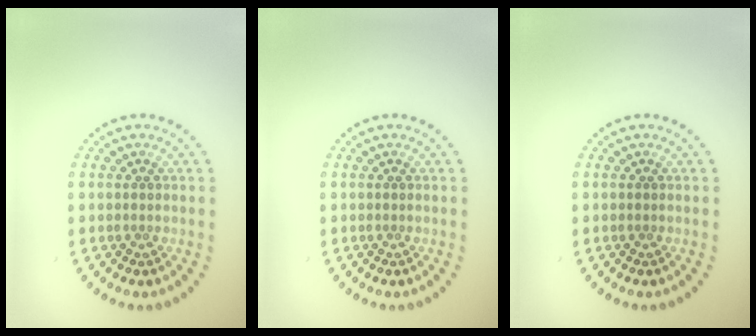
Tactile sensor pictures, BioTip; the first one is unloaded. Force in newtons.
{"total": 0.0}
{"total": 0.0}